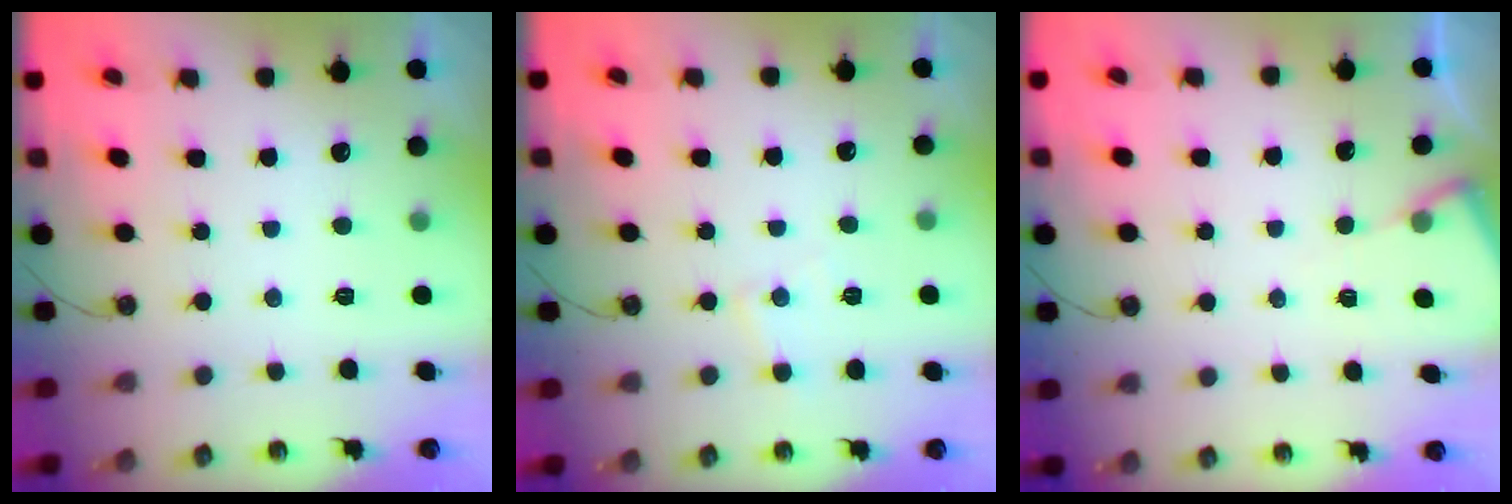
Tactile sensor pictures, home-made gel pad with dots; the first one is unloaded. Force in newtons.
{"total": 4.9, "press": 4.9, "slide": 0.4}
{"total": 4.7, "press": 4.6, "slide": 0.6}